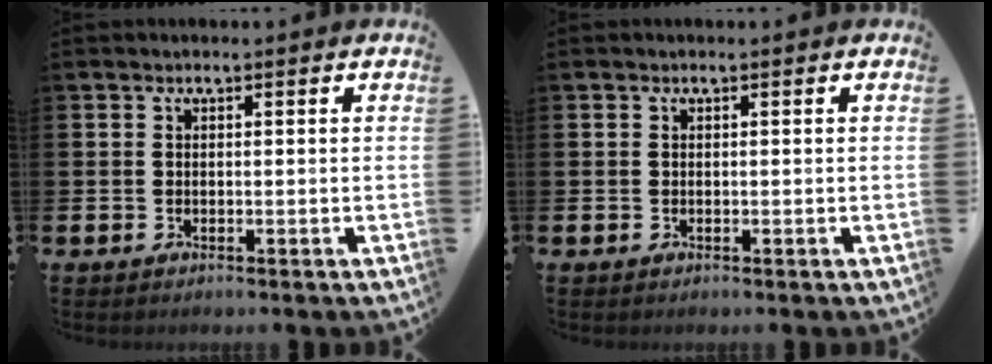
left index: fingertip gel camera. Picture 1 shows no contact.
{"total": 0.0}